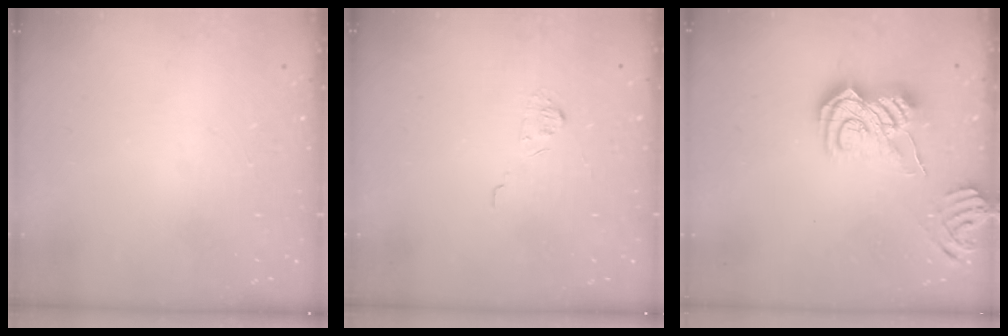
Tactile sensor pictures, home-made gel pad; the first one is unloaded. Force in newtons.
{"total": 4.7, "press": 4.6, "slide": 0.6}
{"total": 13.0, "press": 13.0, "slide": 1.0}